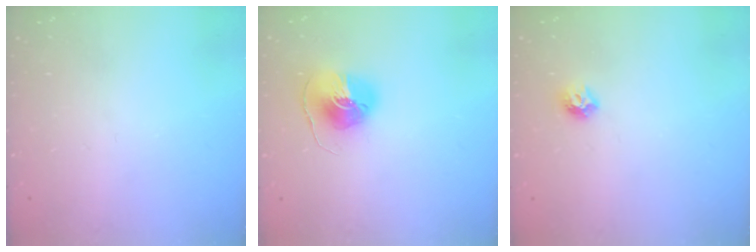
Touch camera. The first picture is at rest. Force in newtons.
{"total": 9.6, "press": 9.6, "slide": 0.8}
{"total": 6.1, "press": 6.0, "slide": 0.9}